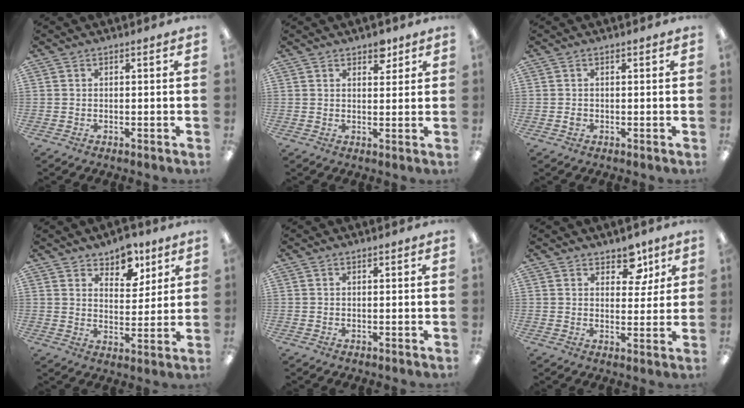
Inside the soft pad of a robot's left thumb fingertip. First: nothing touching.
{"total": 4.0, "force": [3.0, 2.1, 1.7], "torque": [-0.007, -0.015, 0.048]}
{"total": 1.2, "force": [-0.1, 0.9, 0.7], "torque": [-0.013, 0.003, -0.003]}
{"total": 8.3, "force": [6.5, 4.6, 2.5], "torque": [-0.019, -0.044, 0.112]}
{"total": 0.5, "force": [0.4, 0.2, 0.3], "torque": [-0.005, 0.002, 0.007]}
{"total": 7.8, "force": [5.1, 4.6, 3.8], "torque": [-0.026, -0.026, 0.083]}